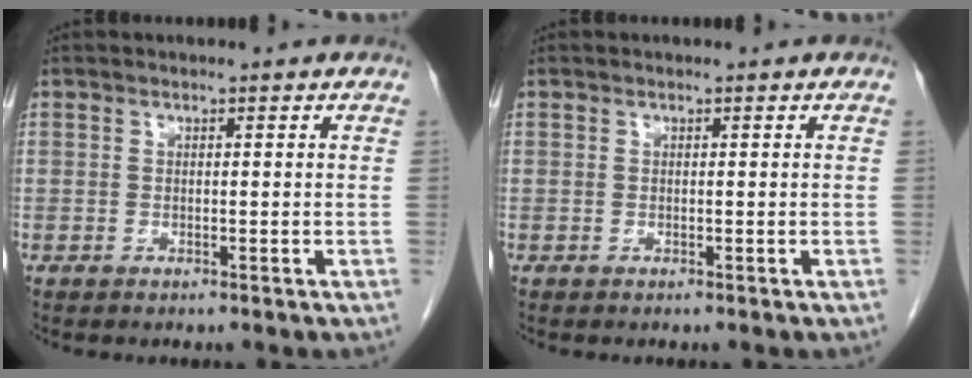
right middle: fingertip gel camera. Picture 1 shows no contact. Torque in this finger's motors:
{"motor_torque": [-0.38, 0.05, -0.04, -0.01]}